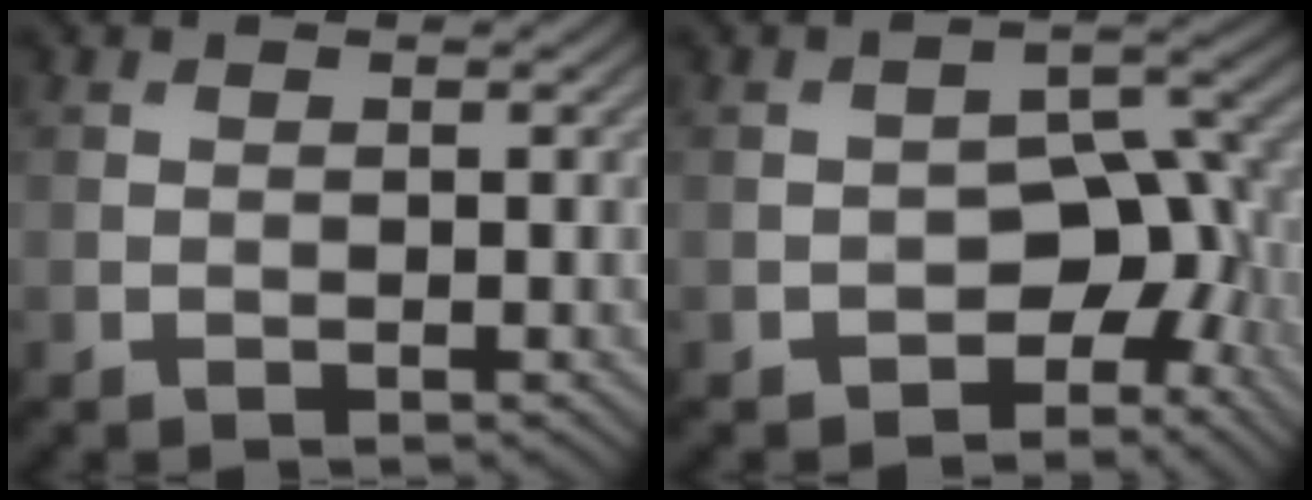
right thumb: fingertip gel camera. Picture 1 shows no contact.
{"total": 7.5, "force": [-3.3, 4.8, 4.7], "torque": [-0.058, -0.005, -0.060]}